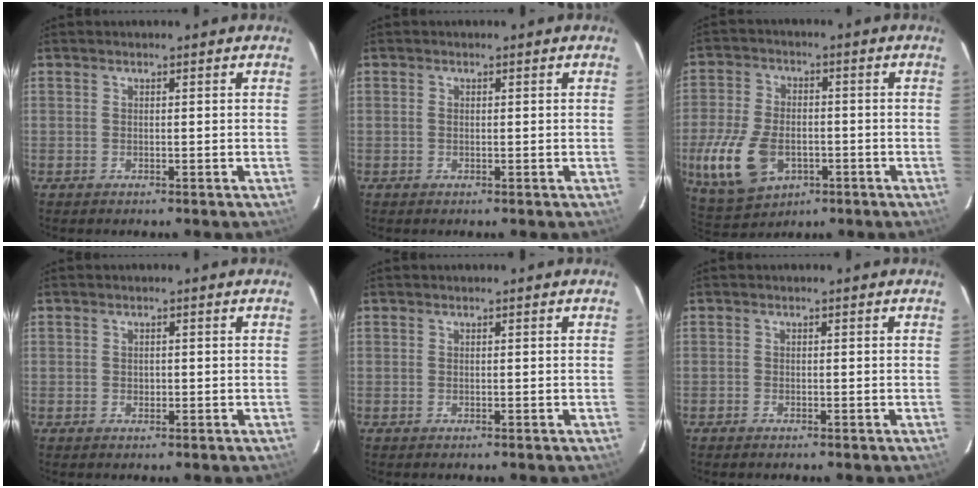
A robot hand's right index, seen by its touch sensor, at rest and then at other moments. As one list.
[{"total": 0.5, "force": [0.1, 0.4, 0.3], "torque": [-0.005, 0.001, 0.000]}, {"total": 15.3, "force": [-4.7, 9.8, 10.8], "torque": [-0.256, -0.014, -0.071]}, {"total": 0.8, "force": [-0.1, 0.8, 0.2], "torque": [-0.001, 0.000, -0.001]}, {"total": 0.0}, {"total": 0.7, "force": [-0.6, 0.3, 0.0], "torque": [-0.003, -0.001, -0.013]}]